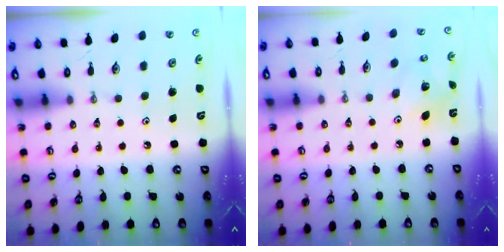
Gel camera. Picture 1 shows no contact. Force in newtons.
{"total": 5.2, "press": 5.2, "slide": 0.3}